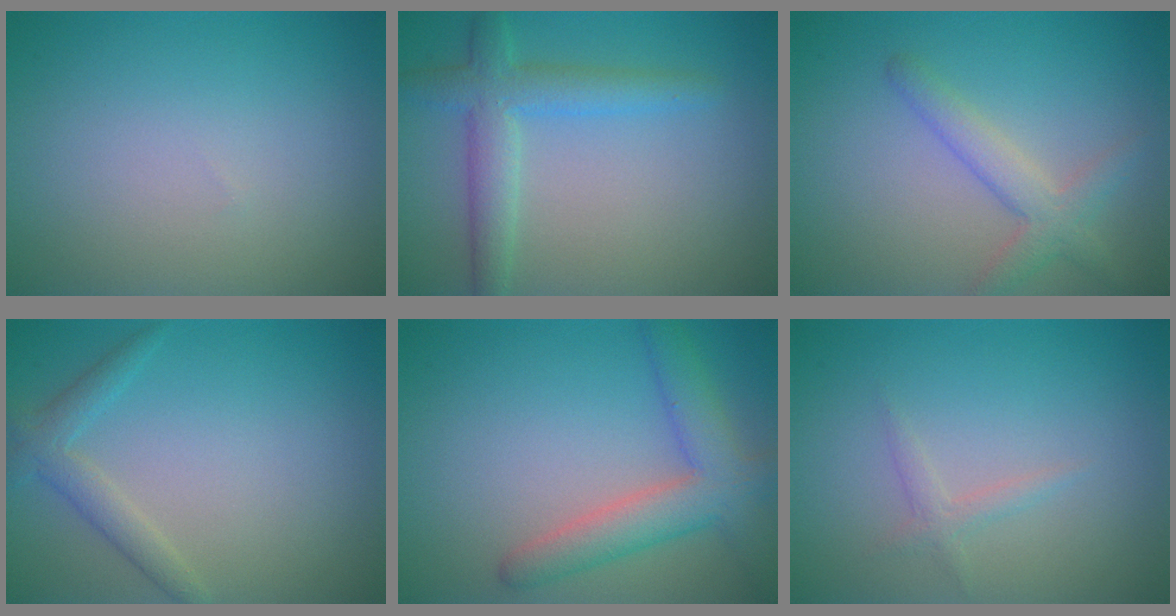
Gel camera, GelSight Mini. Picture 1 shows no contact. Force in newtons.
{"total": 4.1, "press": 4.1, "slide": 0.3}
{"total": 2.9, "press": 2.9, "slide": 0.2}
{"total": 2.2, "press": 2.2, "slide": 0.1}
{"total": 5.0, "press": 5.0, "slide": 0.3}
{"total": 1.2, "press": 1.2, "slide": 0.1}